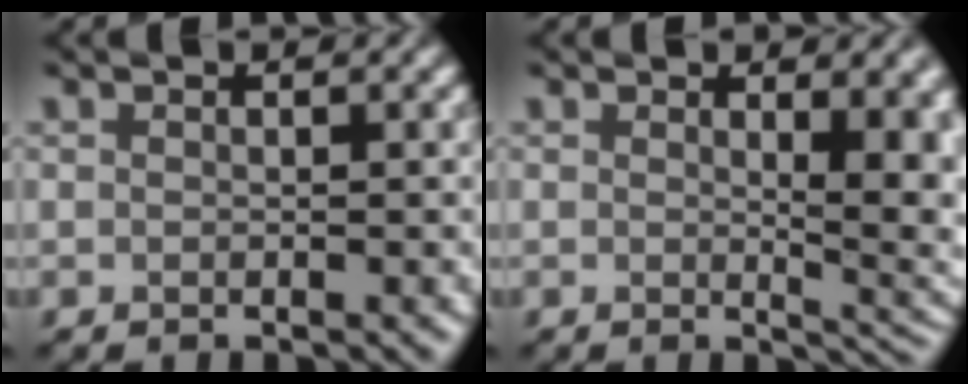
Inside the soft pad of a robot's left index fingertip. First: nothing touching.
{"total": 7.1, "force": [1.2, 2.9, 6.3], "torque": [-0.053, -0.010, 0.027]}